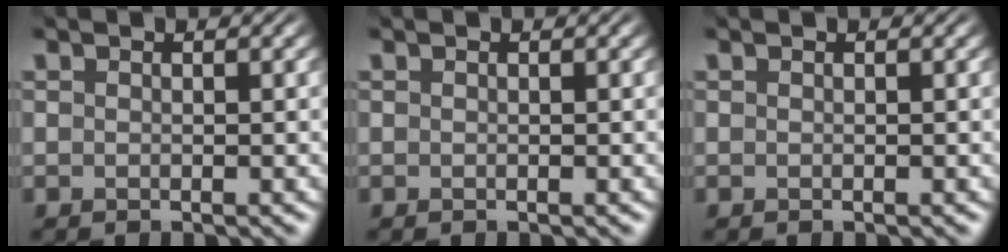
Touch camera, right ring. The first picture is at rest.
{"total": 0.0}
{"total": 0.0}